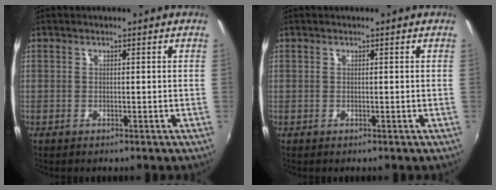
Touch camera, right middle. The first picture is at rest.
{"total": 0.0}